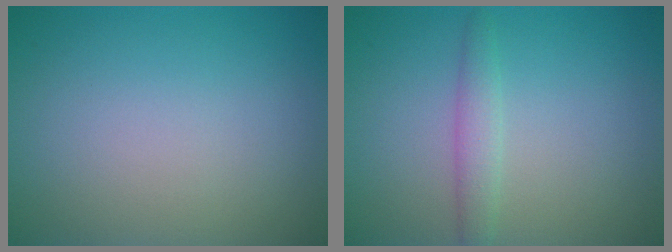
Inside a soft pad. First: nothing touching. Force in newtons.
{"total": 1.8, "press": 1.8, "slide": 0.0}